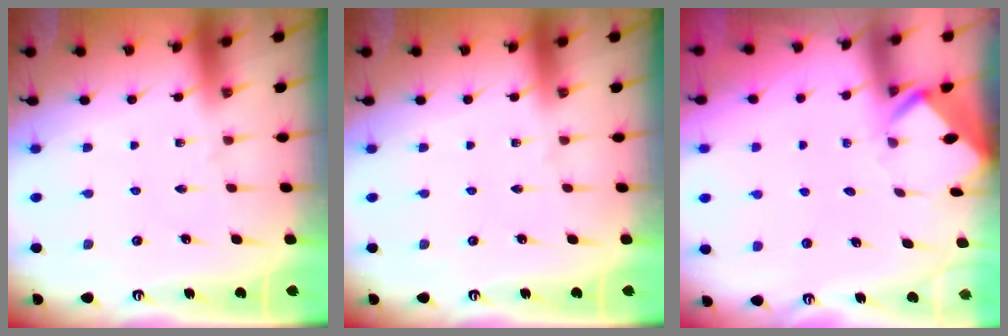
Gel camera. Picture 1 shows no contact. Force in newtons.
{"total": 0.0}
{"total": 3.3, "press": 3.3, "slide": 0.2}